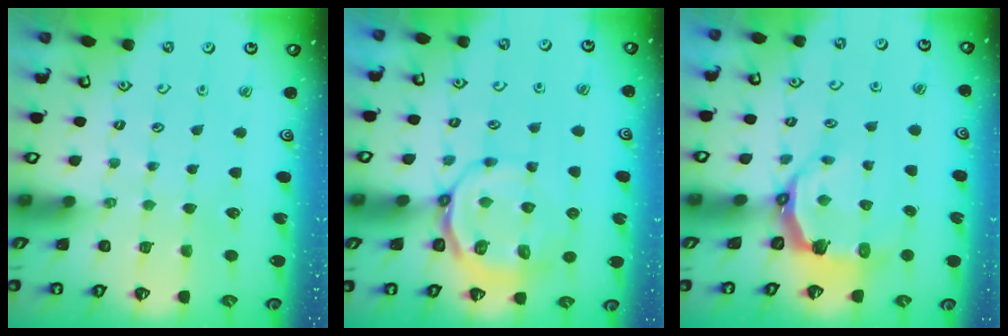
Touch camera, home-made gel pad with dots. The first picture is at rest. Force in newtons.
{"total": 11.3, "press": 10.9, "slide": 3.0}
{"total": 6.8, "press": 5.1, "slide": 4.5}